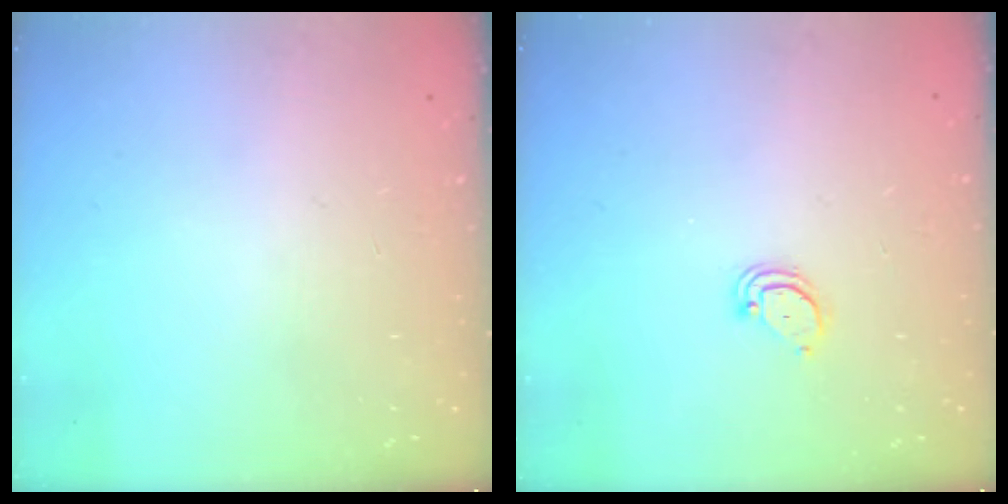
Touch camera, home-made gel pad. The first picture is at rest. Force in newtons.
{"total": 2.6, "press": 2.6, "slide": 0.2}